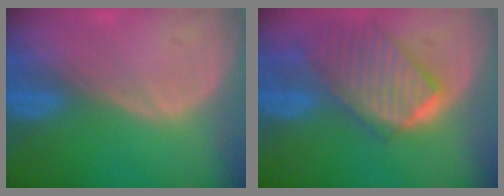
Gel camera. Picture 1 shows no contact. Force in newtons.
{"total": 9.9, "press": 8.7, "slide": 4.7}